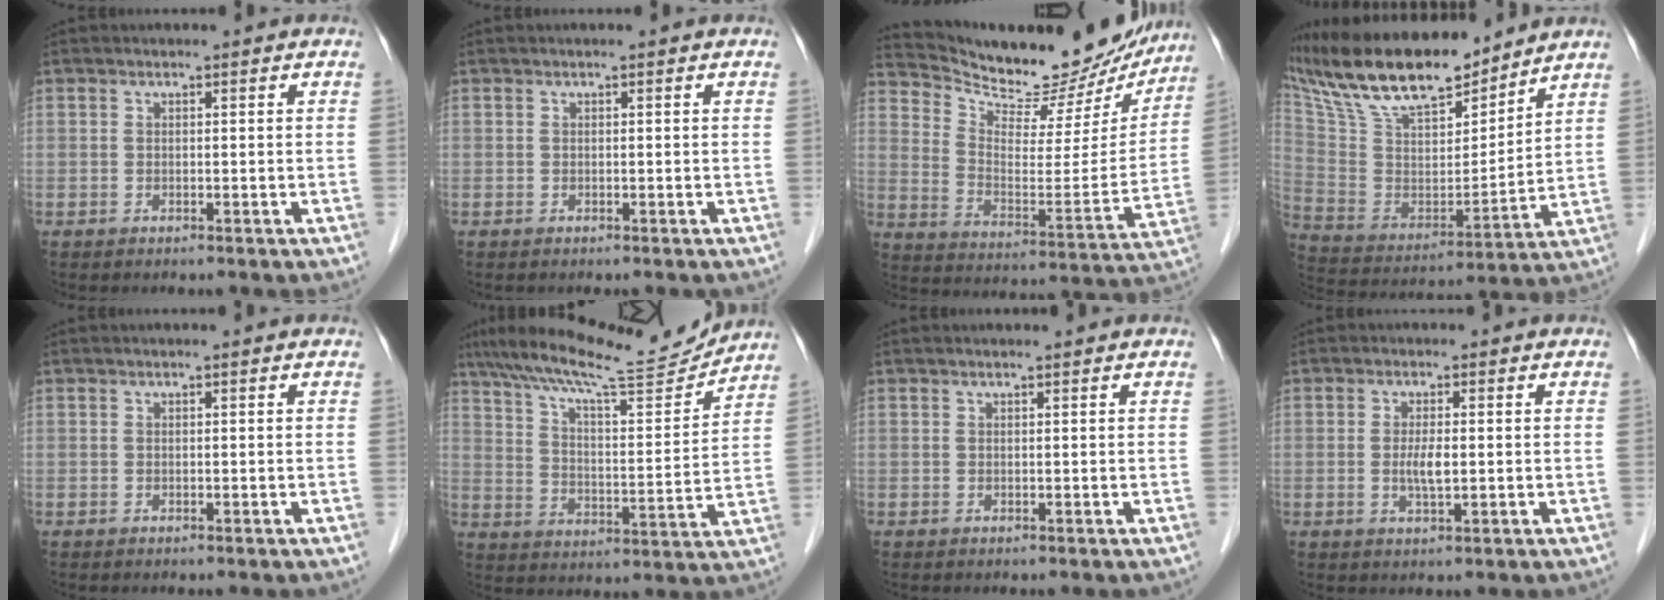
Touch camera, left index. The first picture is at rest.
{"total": 0.0}
{"total": 21.5, "force": [19.9, 5.8, 5.8], "torque": [-0.089, -0.040, 0.280]}
{"total": 20.5, "force": [17.1, 5.2, 10.0], "torque": [-0.192, 0.010, 0.312]}
{"total": 0.0}
{"total": 16.5, "force": [15.1, 1.0, 6.5], "torque": [-0.119, -0.003, 0.232]}
{"total": 0.0}
{"total": 2.9, "force": [-0.4, 0.7, 2.8], "torque": [-0.057, -0.006, -0.006]}